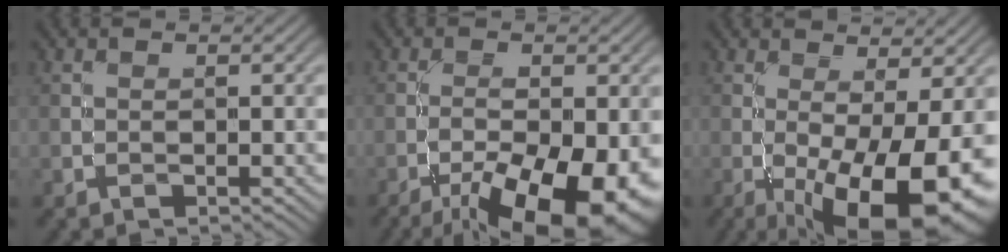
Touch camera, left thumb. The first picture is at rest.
{"total": 14.7, "force": [-8.0, 5.5, 11.1], "torque": [-0.176, -0.045, -0.105]}
{"total": 14.3, "force": [-4.9, 4.0, 12.8], "torque": [-0.195, -0.012, -0.068]}